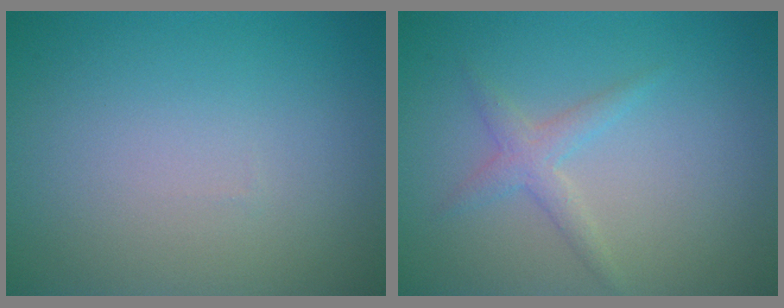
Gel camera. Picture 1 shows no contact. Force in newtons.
{"total": 1.9, "press": 1.9, "slide": 0.0}